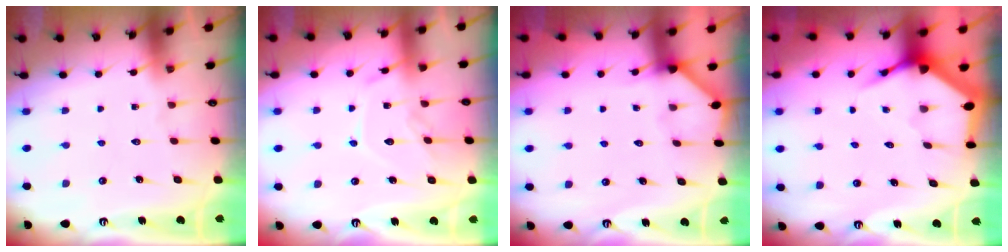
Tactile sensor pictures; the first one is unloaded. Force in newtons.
{"total": 11.0, "press": 11.0, "slide": 0.3}
{"total": 2.6, "press": 2.6, "slide": 0.2}
{"total": 4.7, "press": 4.6, "slide": 0.5}